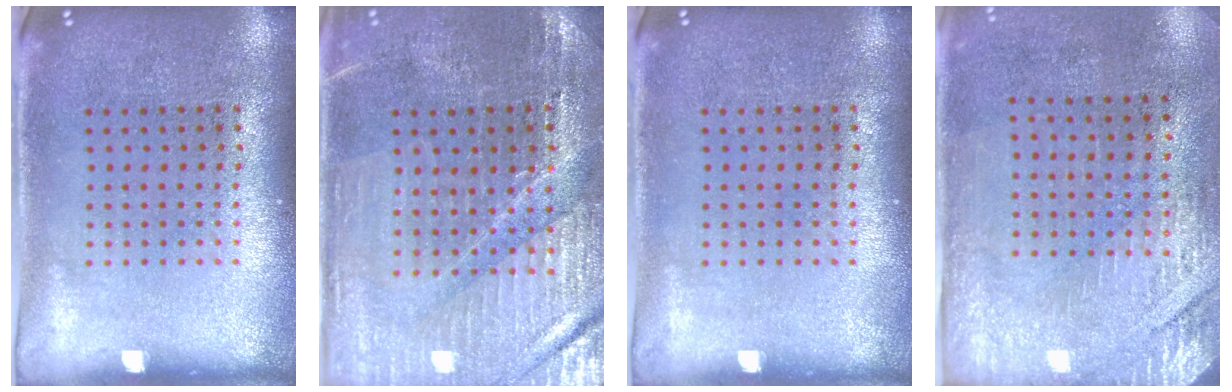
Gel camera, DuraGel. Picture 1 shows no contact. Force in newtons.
{"total": 3.1, "press": 3.1, "slide": 0.4}
{"total": 0.0}
{"total": 2.9, "press": 2.5, "slide": 1.5}